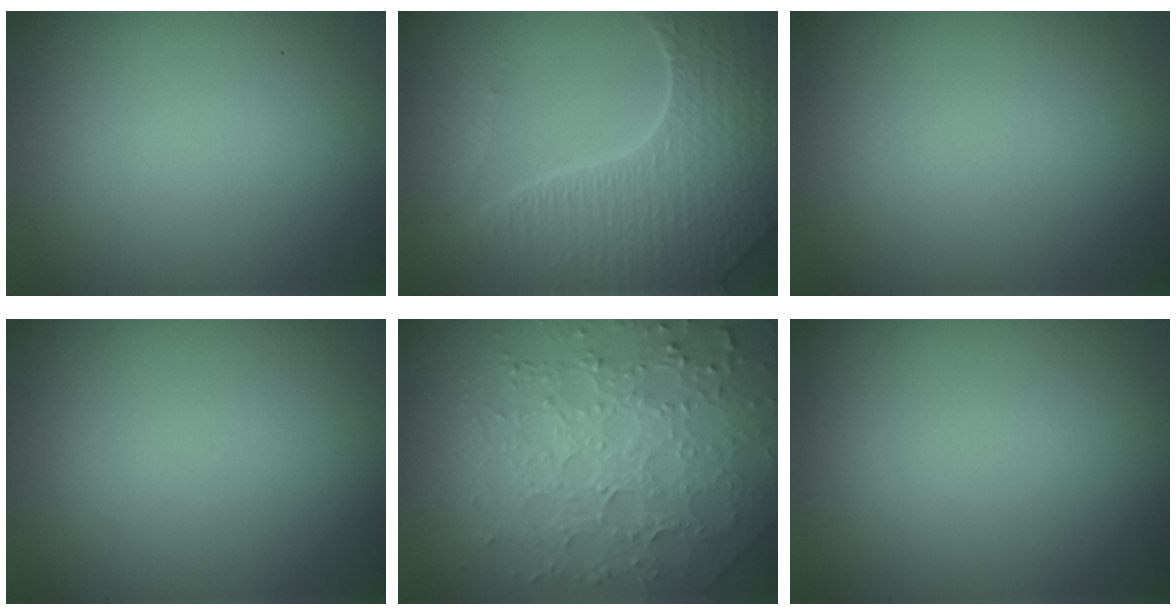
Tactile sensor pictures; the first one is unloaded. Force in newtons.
{"total": 7.4, "press": 5.3, "slide": 5.2}
{"total": 0.0}
{"total": 0.0}
{"total": 7.5, "press": 5.4, "slide": 5.2}
{"total": 0.0}